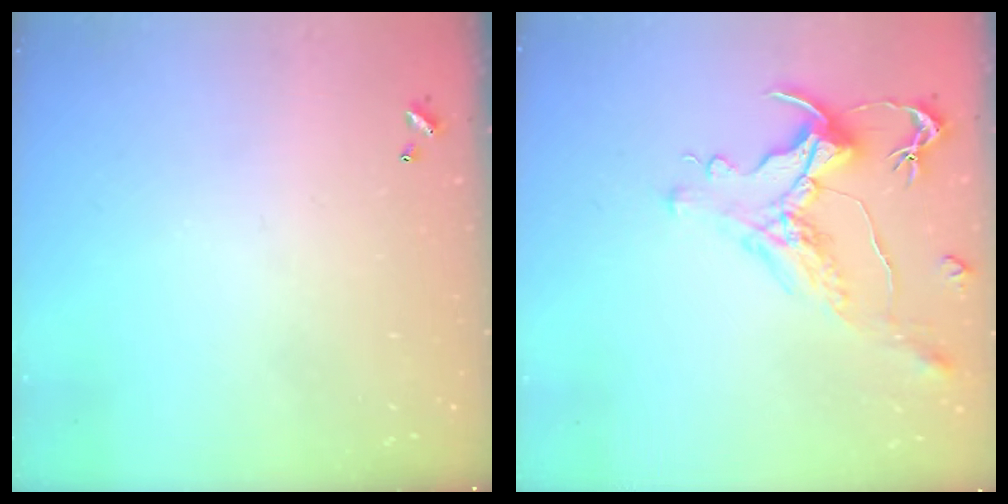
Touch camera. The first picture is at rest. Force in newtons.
{"total": 1.6, "press": 1.0, "slide": 1.3}